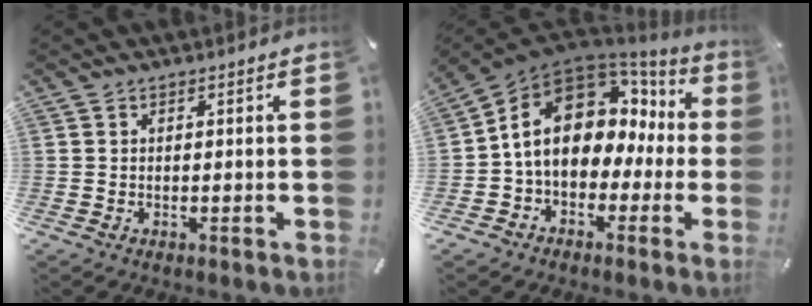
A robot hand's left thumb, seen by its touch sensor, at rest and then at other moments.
{"total": 13.7, "force": [2.6, 10.5, 8.4], "torque": [-0.156, -0.009, 0.045]}